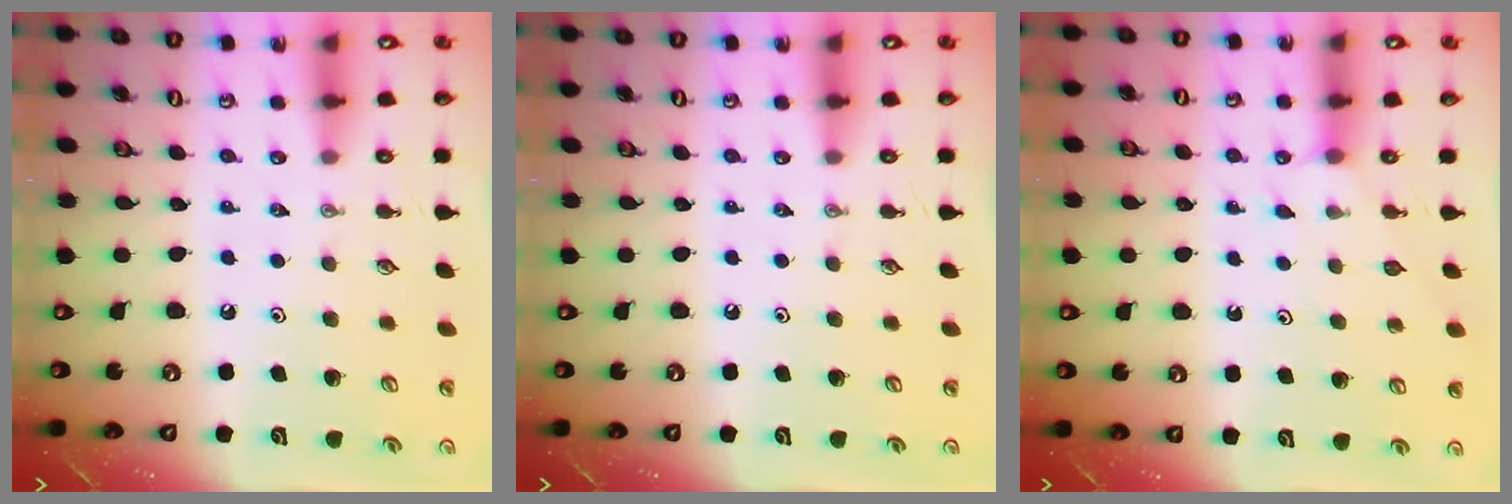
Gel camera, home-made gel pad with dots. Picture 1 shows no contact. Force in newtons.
{"total": 0.0}
{"total": 3.2, "press": 3.2, "slide": 0.4}